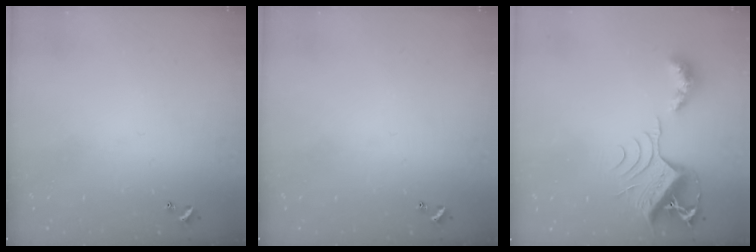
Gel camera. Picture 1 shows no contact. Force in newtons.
{"total": 0.0}
{"total": 7.6, "press": 7.5, "slide": 1.0}